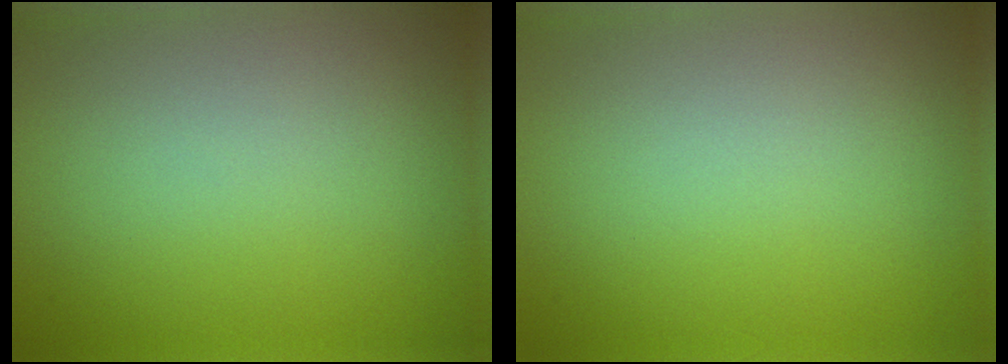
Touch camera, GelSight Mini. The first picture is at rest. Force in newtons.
{"total": 0.0}